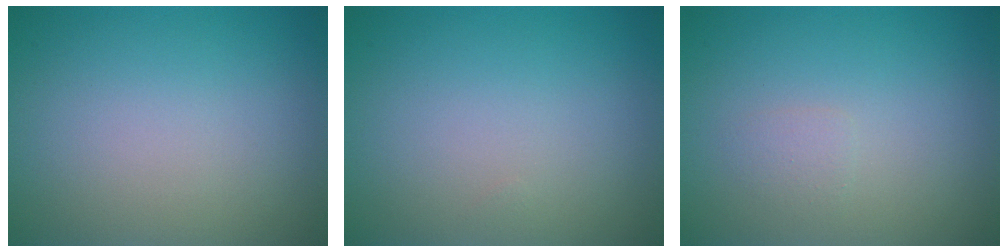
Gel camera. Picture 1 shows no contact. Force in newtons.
{"total": 0.0}
{"total": 0.9, "press": 0.9, "slide": 0.0}